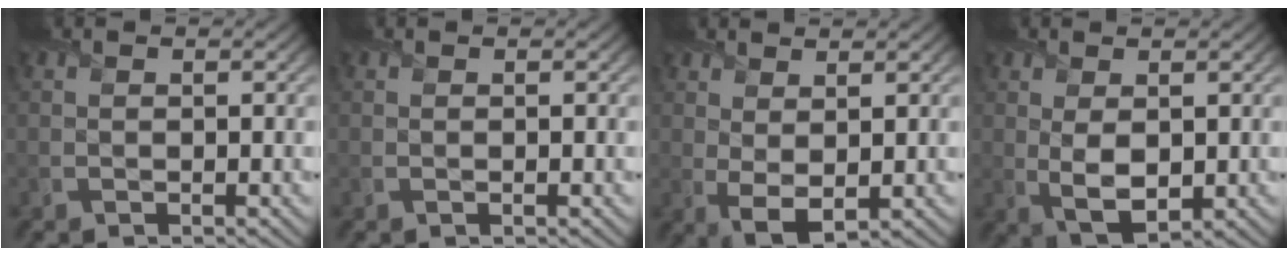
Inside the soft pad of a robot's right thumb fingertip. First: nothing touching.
{"total": 0.0}
{"total": 3.5, "force": [1.1, 1.6, 2.9], "torque": [-0.068, -0.002, 0.024]}
{"total": 4.4, "force": [0.3, 2.4, 3.6], "torque": [-0.083, -0.008, 0.013]}